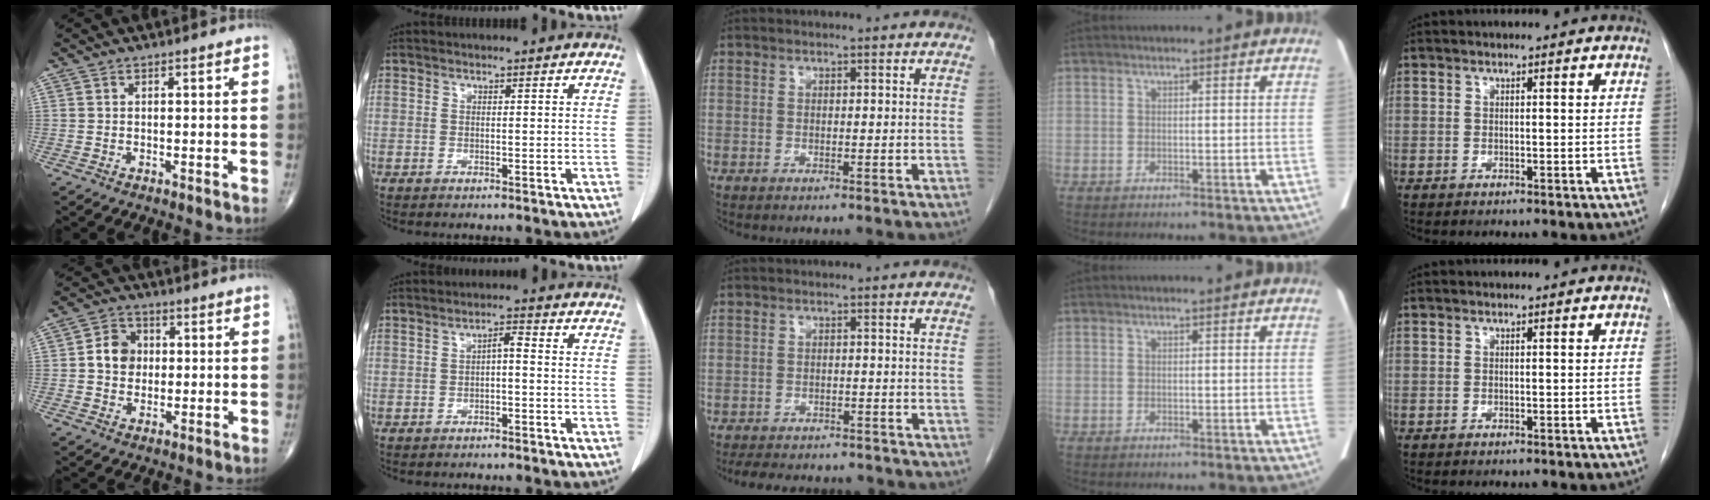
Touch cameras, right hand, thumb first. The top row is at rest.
{"thumb": {"total": 6.4, "force": [0.4, 5.4, 3.4], "torque": [-0.036, 0.010, 0.000]}, "index": {"total": 2.2, "force": [-0.2, 0.7, 2.1], "torque": [-0.035, 0.012, 0.000]}, "middle": {"total": 10.5, "force": [-9.4, 3.4, 3.4], "torque": [-0.066, 0.001, -0.119]}}